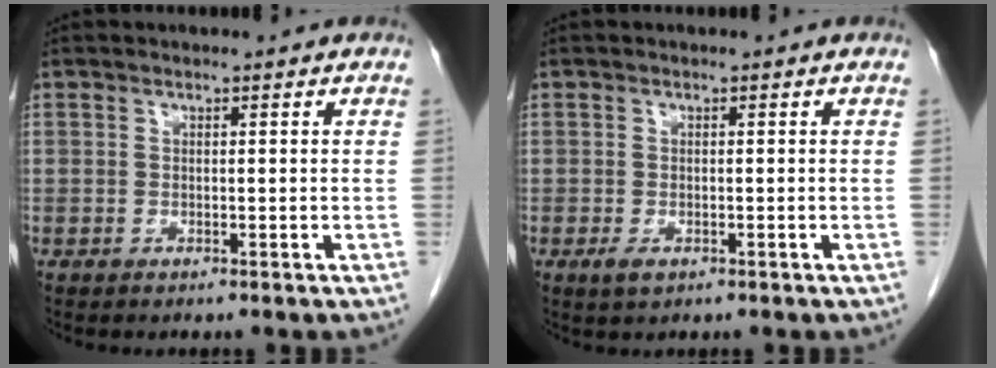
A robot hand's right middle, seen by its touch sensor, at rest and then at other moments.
{"total": 1.7, "force": [-0.8, 0.9, 1.3], "torque": [-0.025, -0.001, -0.007]}